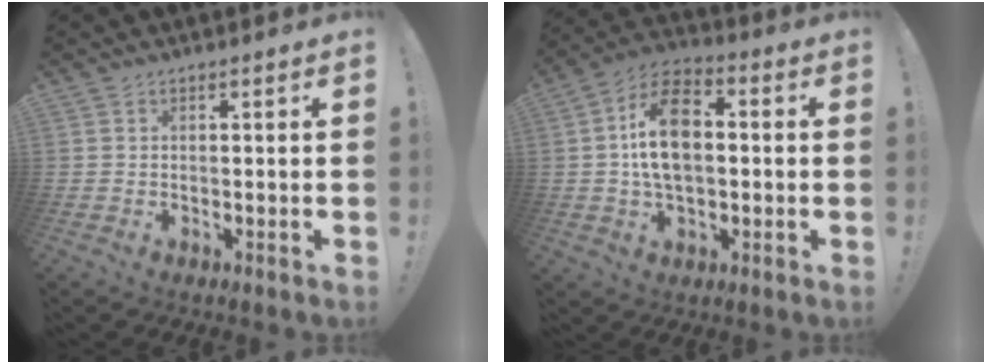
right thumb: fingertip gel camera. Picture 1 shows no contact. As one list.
[{"total": 14.8, "force": [0.6, 9.2, 11.5], "torque": [-0.196, 0.011, 0.010]}]